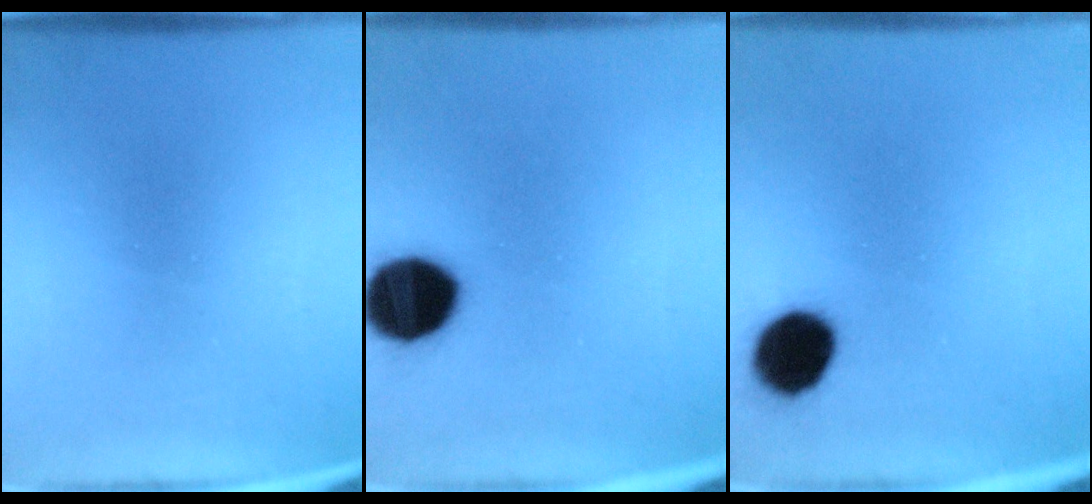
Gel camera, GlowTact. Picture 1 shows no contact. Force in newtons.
{"total": 14.9}
{"total": 10.4}